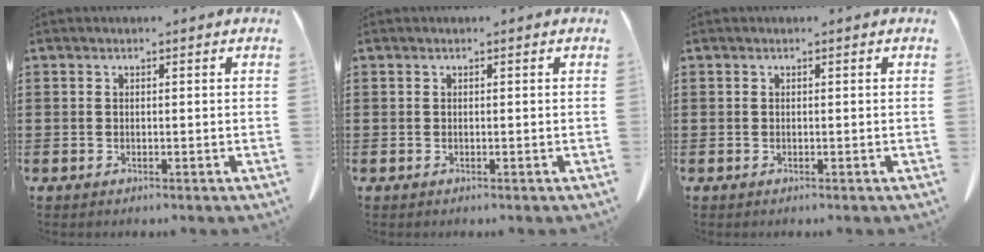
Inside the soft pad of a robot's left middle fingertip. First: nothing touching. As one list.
[{"total": 0.0}, {"total": 0.0}]